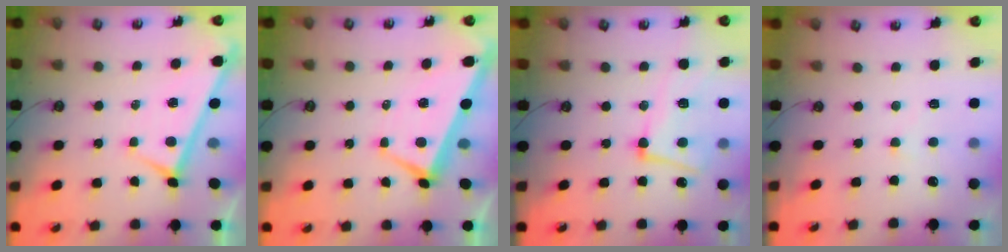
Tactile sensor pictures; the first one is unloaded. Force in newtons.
{"total": 0.9, "press": 0.4, "slide": 0.8}
{"total": 8.0, "press": 7.6, "slide": 2.3}
{"total": 3.0, "press": 2.9, "slide": 0.7}